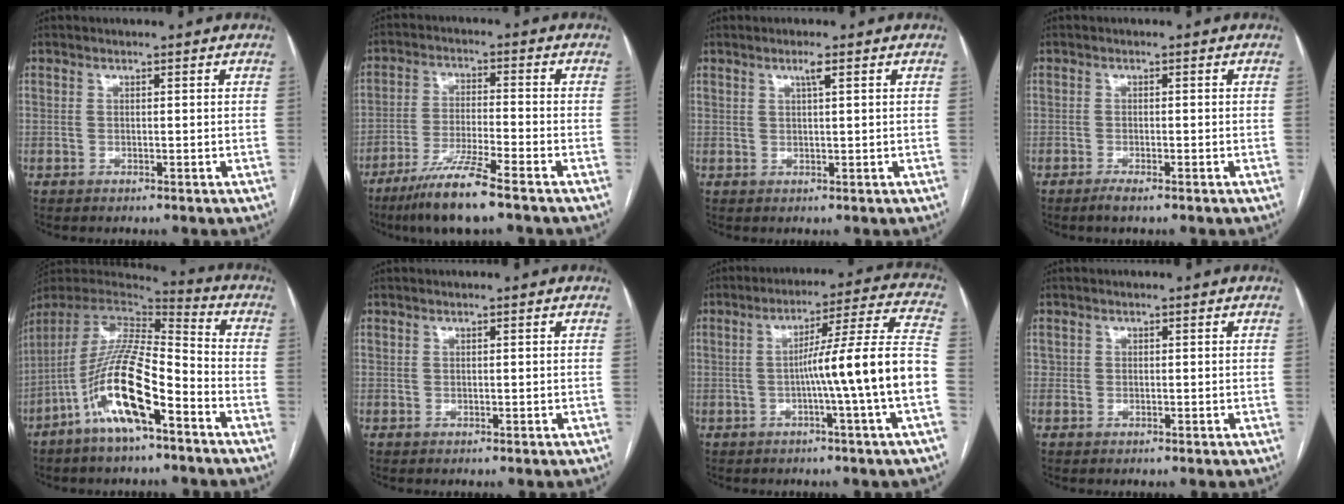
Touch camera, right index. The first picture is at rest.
{"total": 9.4, "force": [-6.7, -0.1, 6.6], "torque": [-0.130, -0.028, -0.126]}
{"total": 1.5, "force": [1.0, -0.1, 1.2], "torque": [-0.020, -0.001, 0.016]}
{"total": 1.5, "force": [-1.1, 0.0, 0.9], "torque": [-0.019, -0.003, -0.023]}
{"total": 16.2, "force": [-7.8, 2.9, 13.9], "torque": [-0.275, -0.006, -0.141]}
{"total": 0.0}
{"total": 10.6, "force": [-2.3, -1.2, 10.3], "torque": [-0.155, 0.016, -0.036]}
{"total": 0.6, "force": [0.0, 0.6, 0.1], "torque": [0.005, 0.005, 0.000]}